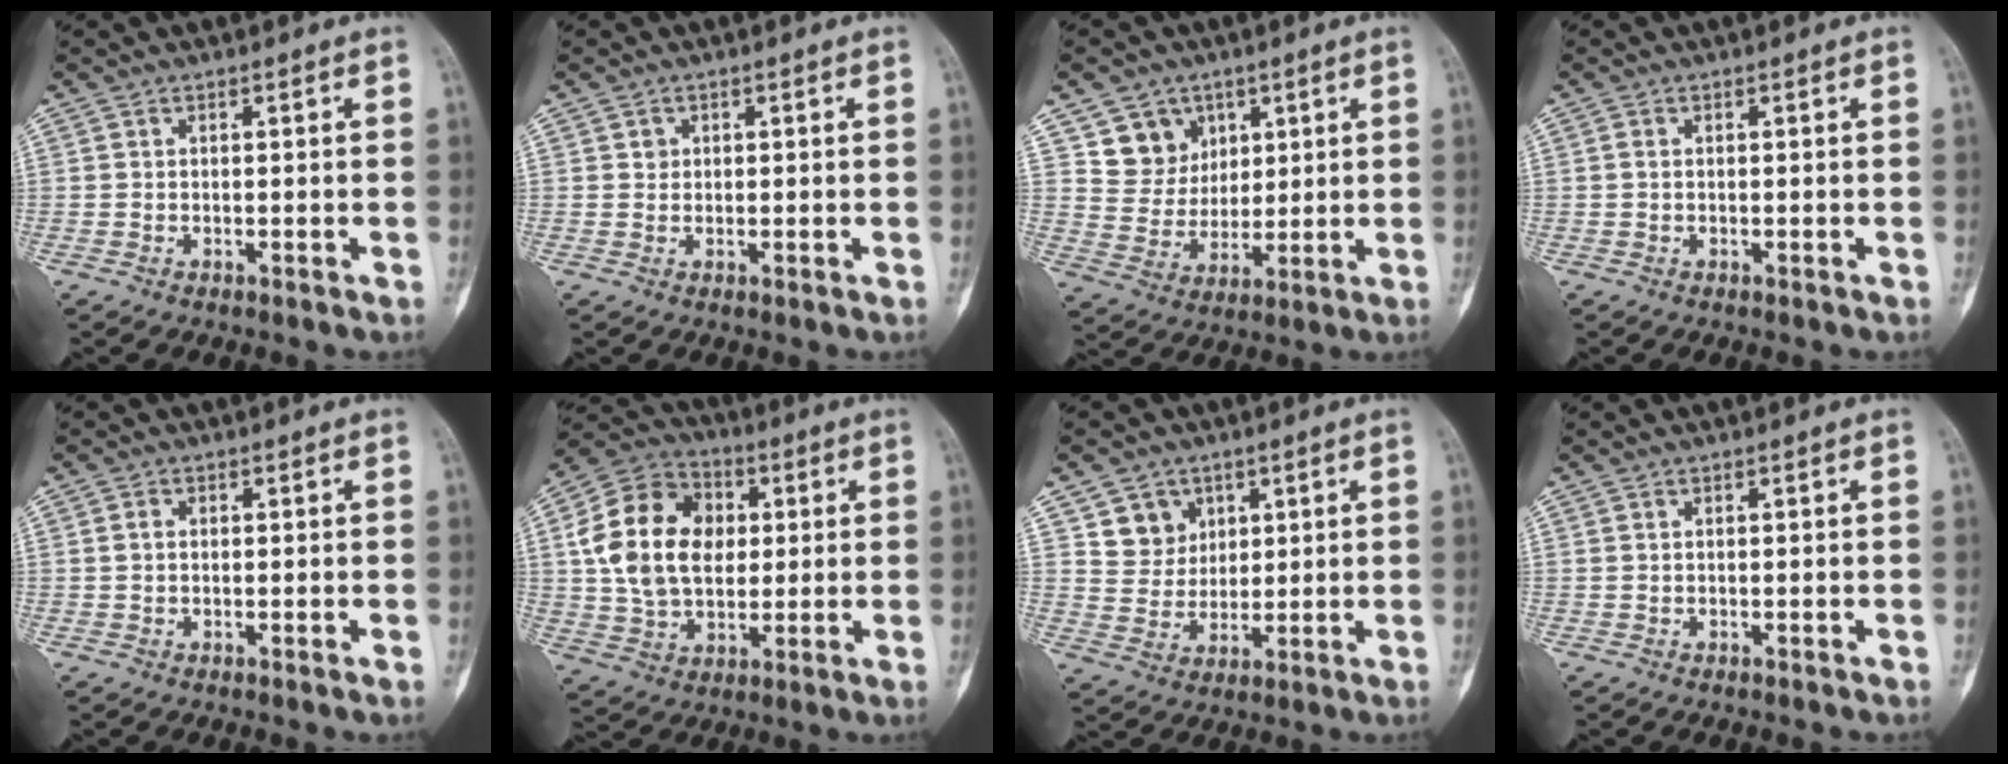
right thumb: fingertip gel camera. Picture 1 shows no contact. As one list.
[{"total": 1.3, "force": [0.4, 1.2, 0.3], "torque": [0.002, 0.000, 0.005]}, {"total": 8.8, "force": [4.5, 7.4, 1.5], "torque": [0.012, -0.029, 0.090]}, {"total": 0.6, "force": [0.0, 0.4, 0.4], "torque": [-0.011, 0.000, 0.000]}, {"total": 1.2, "force": [0.1, 0.9, 0.9], "torque": [-0.012, 0.000, -0.001]}, {"total": 17.9, "force": [2.8, 12.9, 12.1], "torque": [-0.194, 0.015, 0.047]}, {"total": 6.8, "force": [3.3, 5.9, 1.1], "torque": [0.012, -0.020, 0.065]}, {"total": 0.0}]